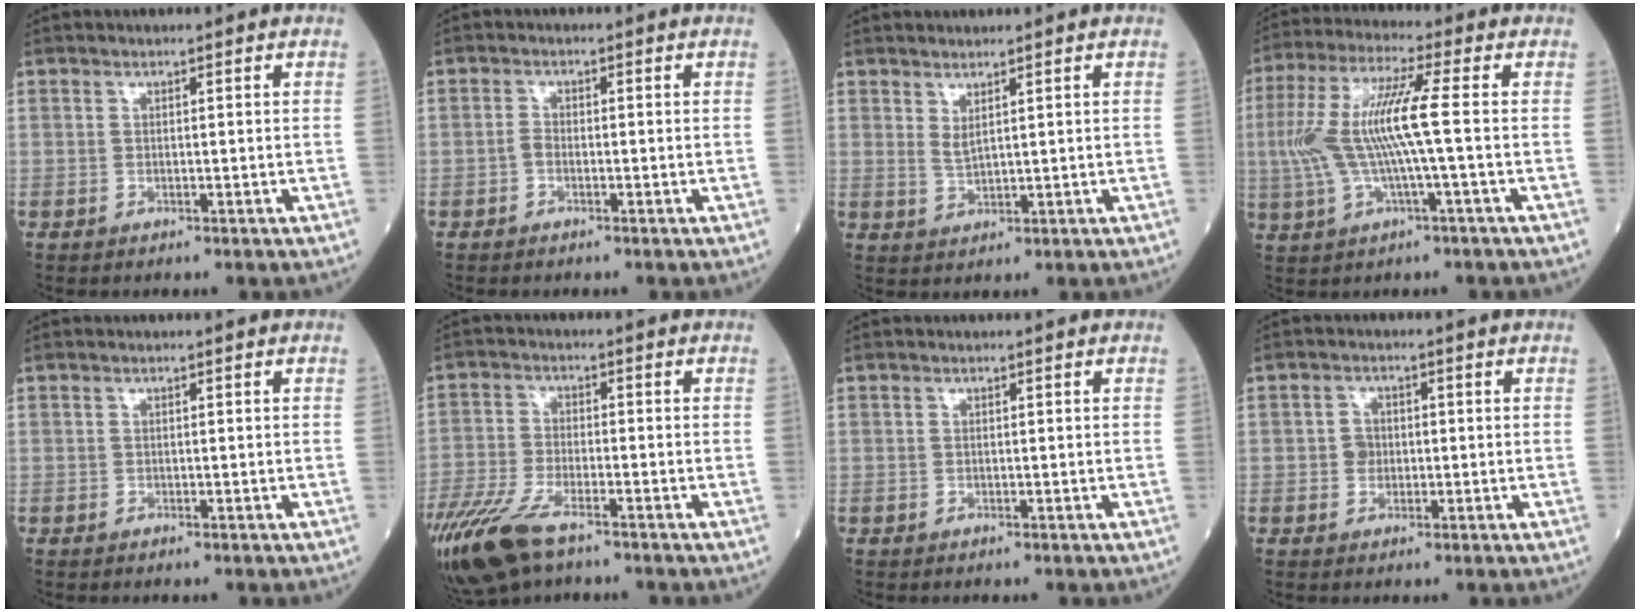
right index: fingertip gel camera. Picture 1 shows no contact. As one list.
[{"total": 1.1, "force": [-0.6, 0.6, 0.8], "torque": [-0.015, 0.002, -0.012]}, {"total": 2.0, "force": [1.2, 0.3, 1.5], "torque": [-0.038, -0.007, 0.031]}, {"total": 11.4, "force": [-0.3, 0.6, 11.3], "torque": [-0.245, 0.017, -0.011]}, {"total": 0.0}, {"total": 11.0, "force": [-7.7, 3.4, 7.2], "torque": [-0.150, -0.024, -0.145]}, {"total": 0.0}, {"total": 2.3, "force": [-0.2, 2.1, 1.1], "torque": [-0.015, 0.005, -0.005]}]